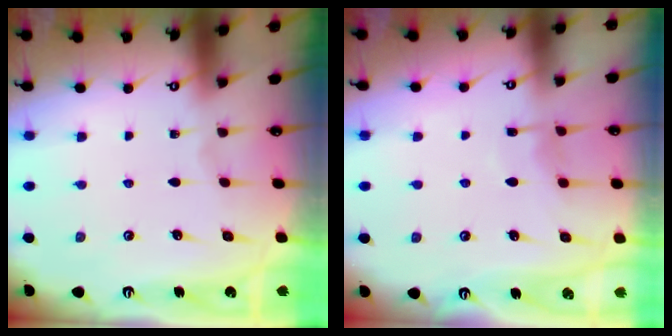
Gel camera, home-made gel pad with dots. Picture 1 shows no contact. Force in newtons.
{"total": 7.0, "press": 7.0, "slide": 0.7}